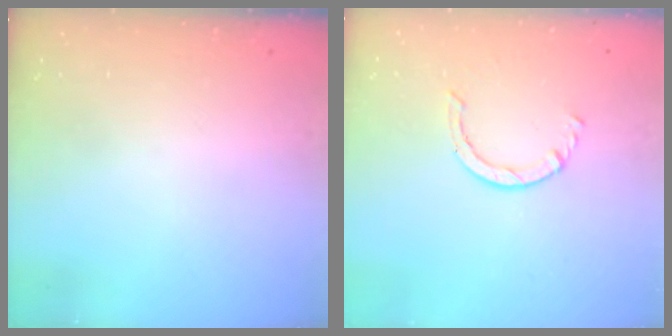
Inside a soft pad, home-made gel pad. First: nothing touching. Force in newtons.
{"total": 2.5, "press": 2.5, "slide": 0.3}